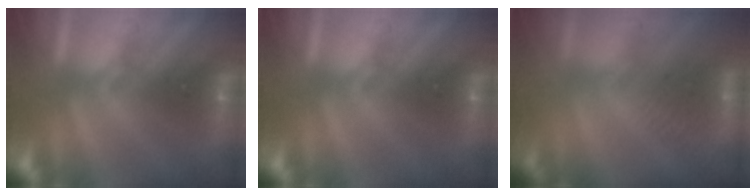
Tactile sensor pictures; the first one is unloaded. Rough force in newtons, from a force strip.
{"total": 0.0}
{"total": 3.0}